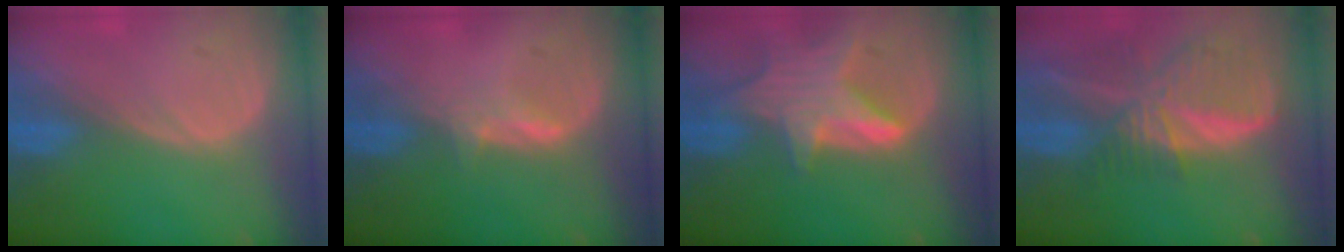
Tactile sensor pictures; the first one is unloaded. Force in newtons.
{"total": 2.1, "press": 2.0, "slide": 0.4}
{"total": 8.1, "press": 7.3, "slide": 3.6}
{"total": 9.5, "press": 8.4, "slide": 4.6}